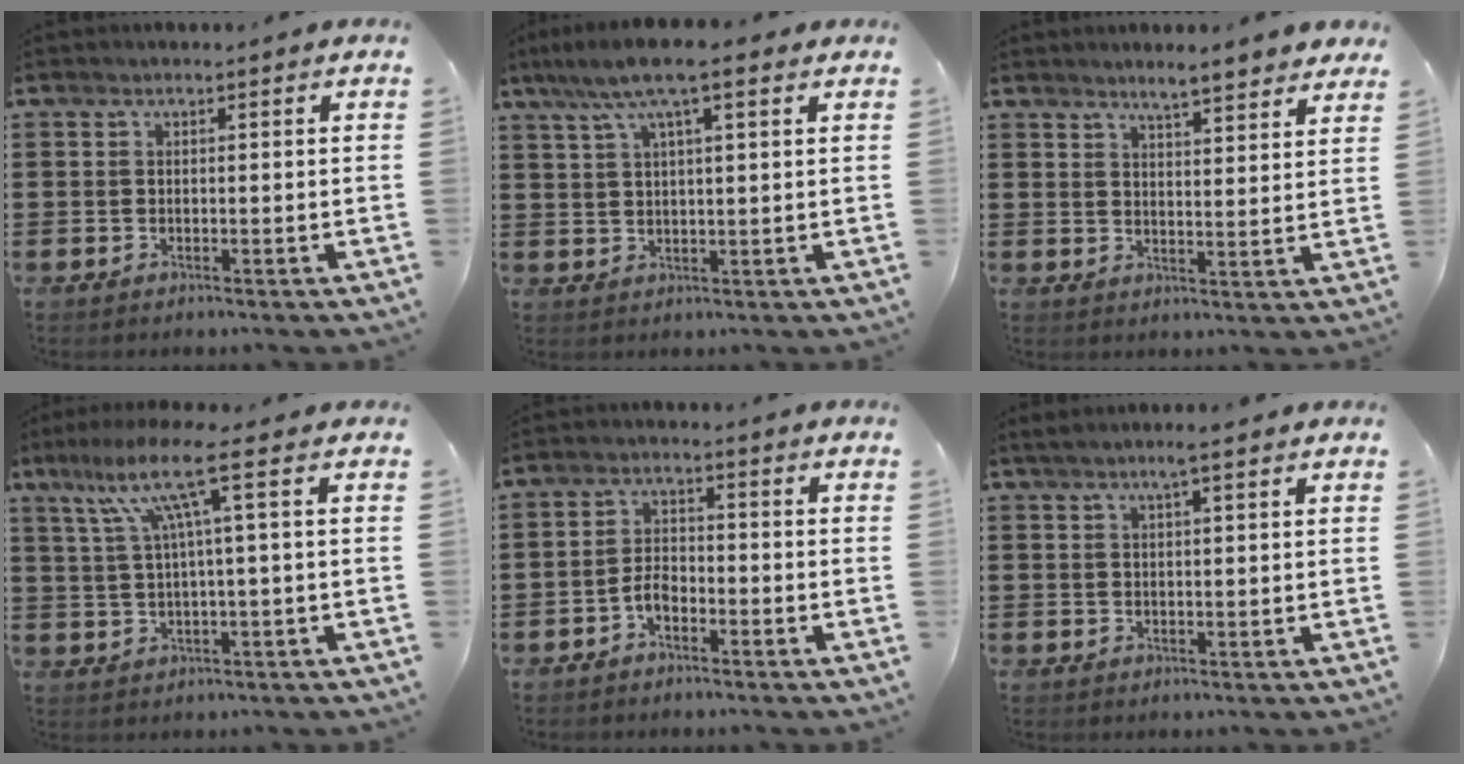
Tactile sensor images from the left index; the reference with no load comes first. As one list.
[{"total": 7.4, "force": [4.4, 1.3, 5.8], "torque": [-0.124, 0.004, 0.077]}, {"total": 4.1, "force": [4.0, -0.2, 1.1], "torque": [-0.036, -0.014, 0.069]}, {"total": 9.8, "force": [3.2, 0.6, 9.2], "torque": [-0.197, 0.001, 0.045]}, {"total": 3.1, "force": [-1.9, 1.4, 2.0], "torque": [-0.053, 0.002, -0.041]}, {"total": 2.9, "force": [1.8, -0.2, 2.3], "torque": [-0.048, 0.001, 0.032]}]